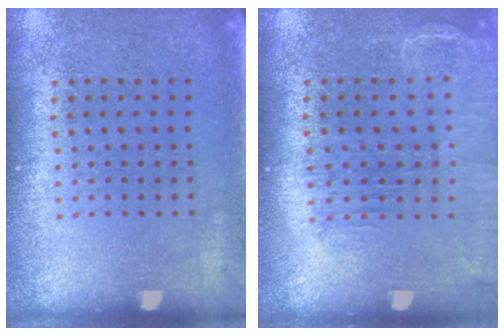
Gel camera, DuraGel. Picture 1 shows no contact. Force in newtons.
{"total": 1.6, "press": 1.6, "slide": 0.4}